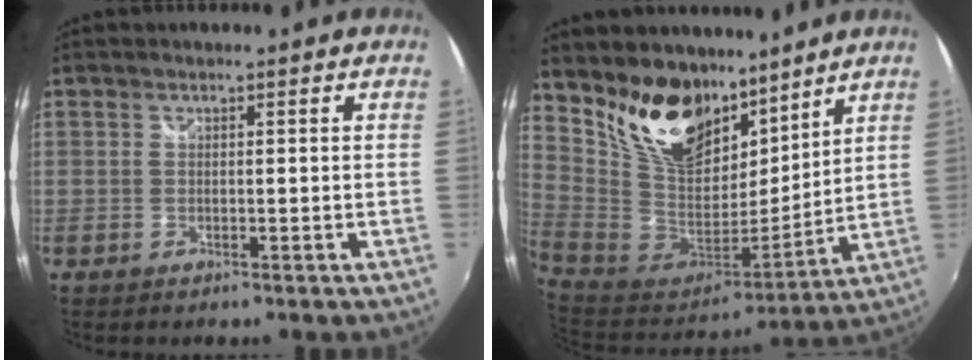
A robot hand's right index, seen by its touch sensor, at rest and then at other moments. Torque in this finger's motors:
{"motor_torque": [0.58, 0.81, 0.36, 0.13]}